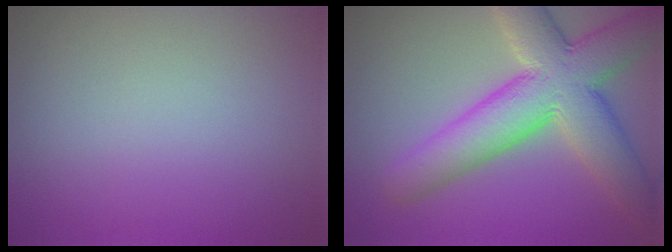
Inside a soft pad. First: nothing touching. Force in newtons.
{"total": 10.2, "press": 10.2, "slide": 0.5}